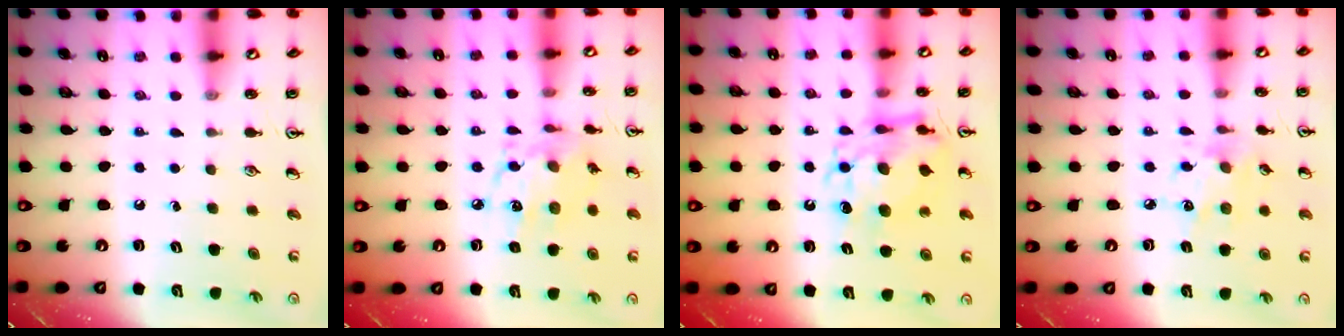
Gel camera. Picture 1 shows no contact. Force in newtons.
{"total": 9.7, "press": 9.7, "slide": 0.5}
{"total": 11.4, "press": 11.3, "slide": 1.0}
{"total": 6.9, "press": 6.7, "slide": 1.6}